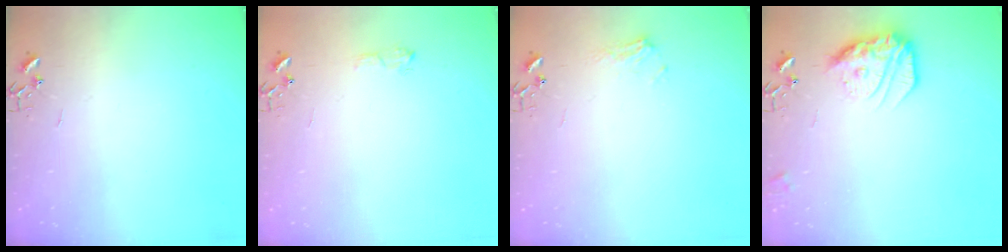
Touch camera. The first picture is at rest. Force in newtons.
{"total": 5.5, "press": 5.5, "slide": 0.8}
{"total": 7.2, "press": 7.2, "slide": 0.8}
{"total": 16.5, "press": 16.4, "slide": 1.3}